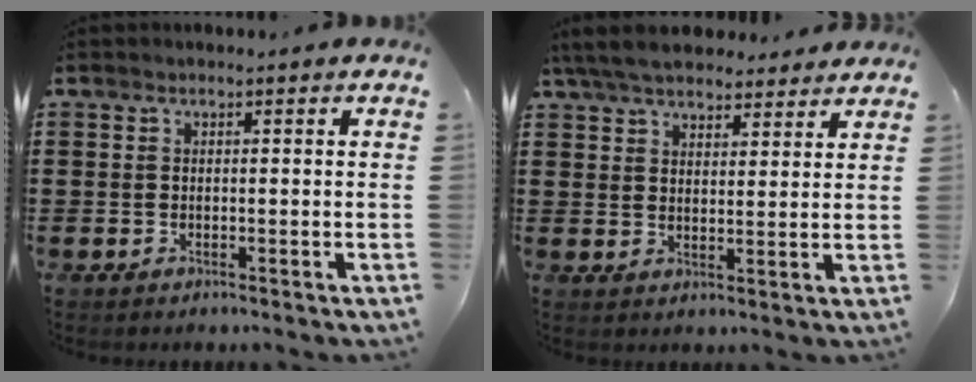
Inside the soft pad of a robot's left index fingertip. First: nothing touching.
{"total": 6.3, "force": [5.7, 1.6, 2.2], "torque": [-0.060, -0.011, 0.107]}